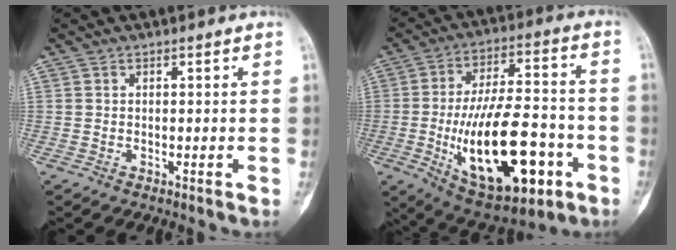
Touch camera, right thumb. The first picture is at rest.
{"total": 24.2, "force": [-7.1, 11.0, 20.3], "torque": [-0.328, 0.026, -0.094]}